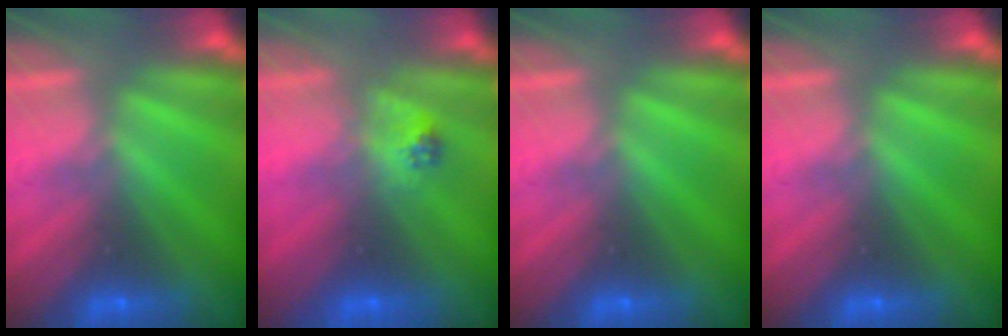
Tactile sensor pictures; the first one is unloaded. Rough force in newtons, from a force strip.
{"total": 2.3}
{"total": 0.0}
{"total": 0.0}